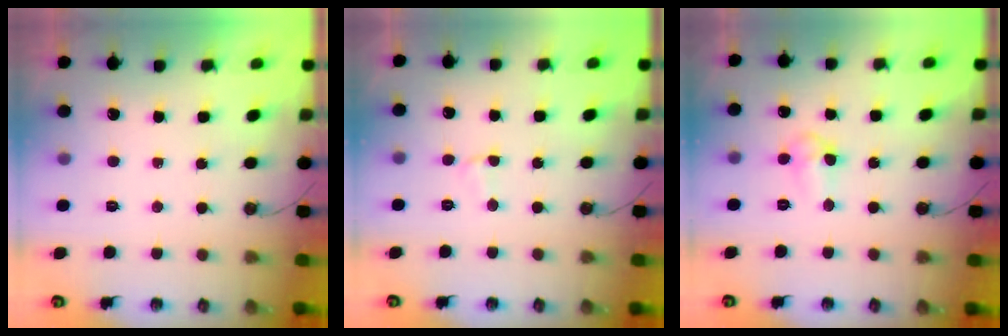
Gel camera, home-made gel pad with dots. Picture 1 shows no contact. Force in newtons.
{"total": 2.8, "press": 2.7, "slide": 0.5}
{"total": 5.3, "press": 5.2, "slide": 1.0}